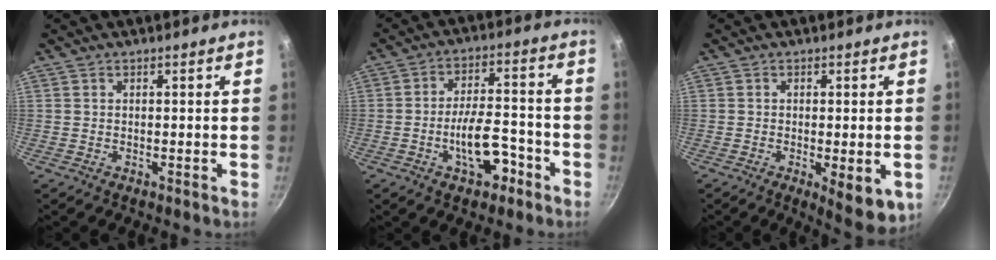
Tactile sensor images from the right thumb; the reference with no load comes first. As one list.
[{"total": 9.6, "force": [-4.2, 4.6, 7.4], "torque": [-0.114, 0.036, -0.068]}, {"total": 7.6, "force": [-2.2, 2.5, 6.8], "torque": [-0.090, -0.017, -0.028]}]